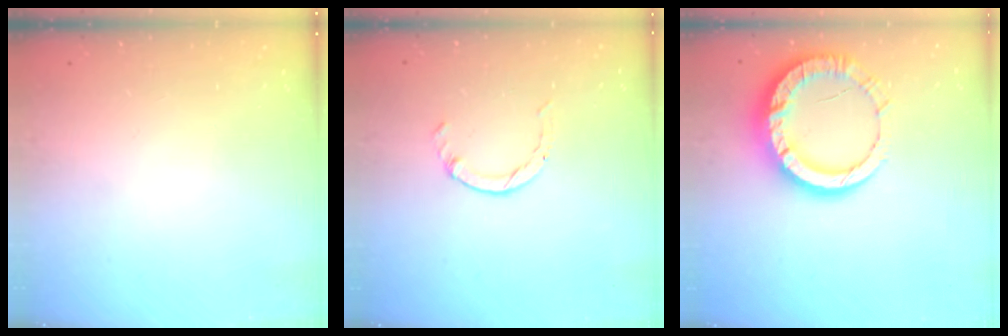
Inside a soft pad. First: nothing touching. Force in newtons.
{"total": 0.5, "press": 0.5, "slide": 0.1}
{"total": 15.2, "press": 15.2, "slide": 1.4}